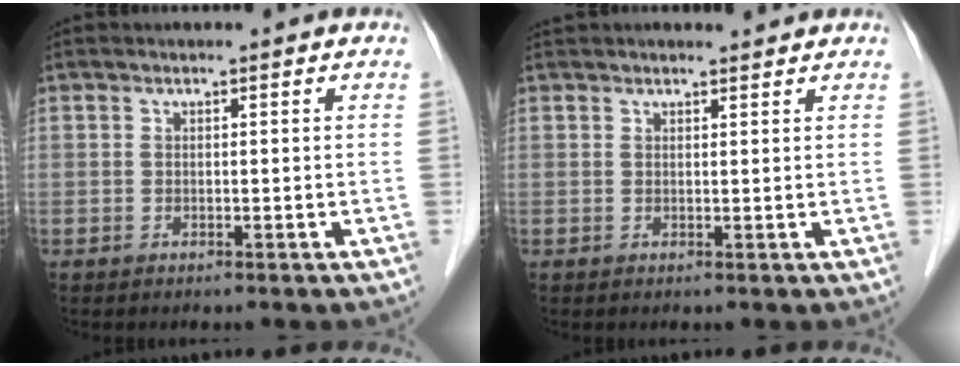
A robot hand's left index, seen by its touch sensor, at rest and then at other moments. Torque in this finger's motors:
{"motor_torque": [0.44, -0.46, 0.00, 0.00]}